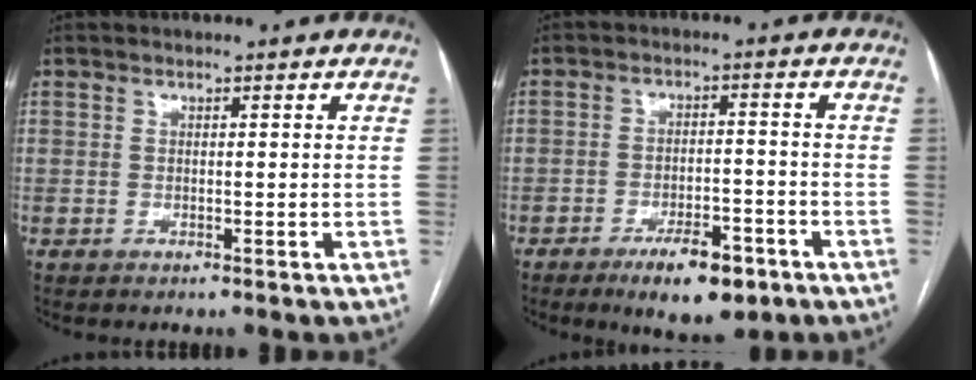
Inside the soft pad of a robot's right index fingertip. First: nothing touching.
{"total": 8.4, "force": [-5.2, 2.9, 5.9], "torque": [-0.090, -0.003, -0.076]}